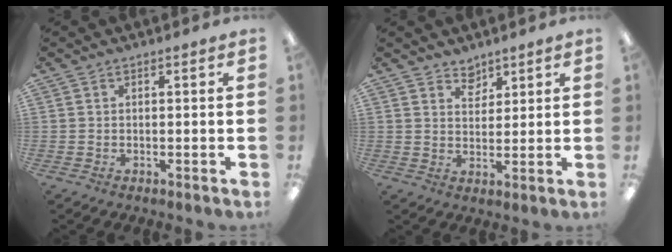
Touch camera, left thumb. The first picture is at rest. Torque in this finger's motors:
{"motor_torque": [-0.35, 0.26, -0.14, -0.15, 0.09]}